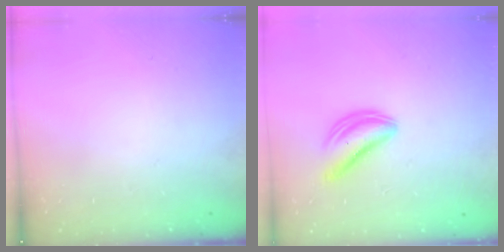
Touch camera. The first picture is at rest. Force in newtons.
{"total": 5.8, "press": 5.8, "slide": 0.5}